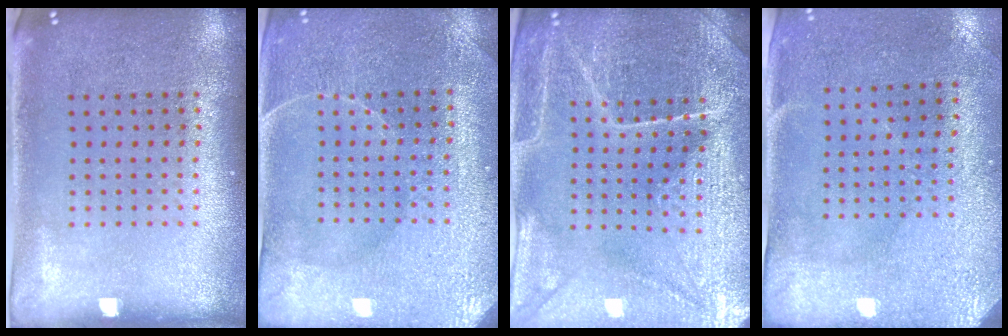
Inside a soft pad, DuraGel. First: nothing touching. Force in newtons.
{"total": 3.4, "press": 3.4, "slide": 0.4}
{"total": 4.6, "press": 4.4, "slide": 1.2}
{"total": 3.0, "press": 2.4, "slide": 1.8}